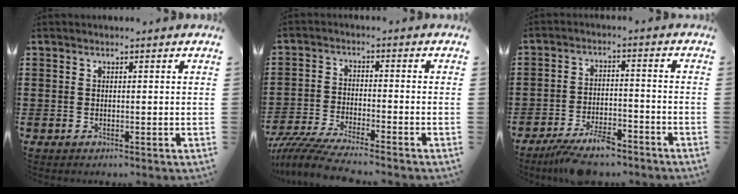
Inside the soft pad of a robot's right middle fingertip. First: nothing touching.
{"total": 5.9, "force": [-5.6, 0.0, 1.9], "torque": [-0.050, -0.013, -0.110]}
{"total": 6.4, "force": [-5.4, 1.5, 3.1], "torque": [-0.058, 0.003, -0.102]}